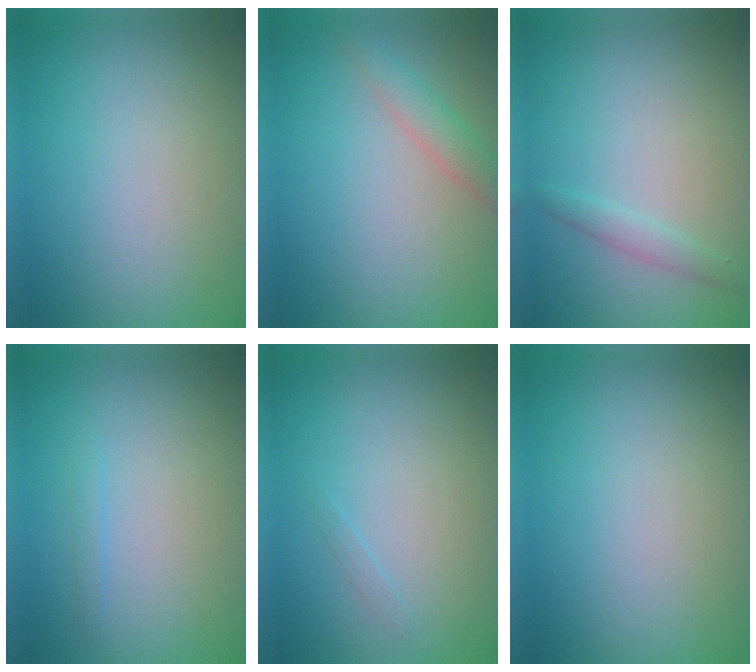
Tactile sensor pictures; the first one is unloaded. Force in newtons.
{"total": 2.2, "press": 2.2, "slide": 0.1}
{"total": 1.3, "press": 1.3, "slide": 0.1}
{"total": 0.6, "press": 0.6, "slide": 0.1}
{"total": 0.5, "press": 0.5, "slide": 0.0}
{"total": 0.0}